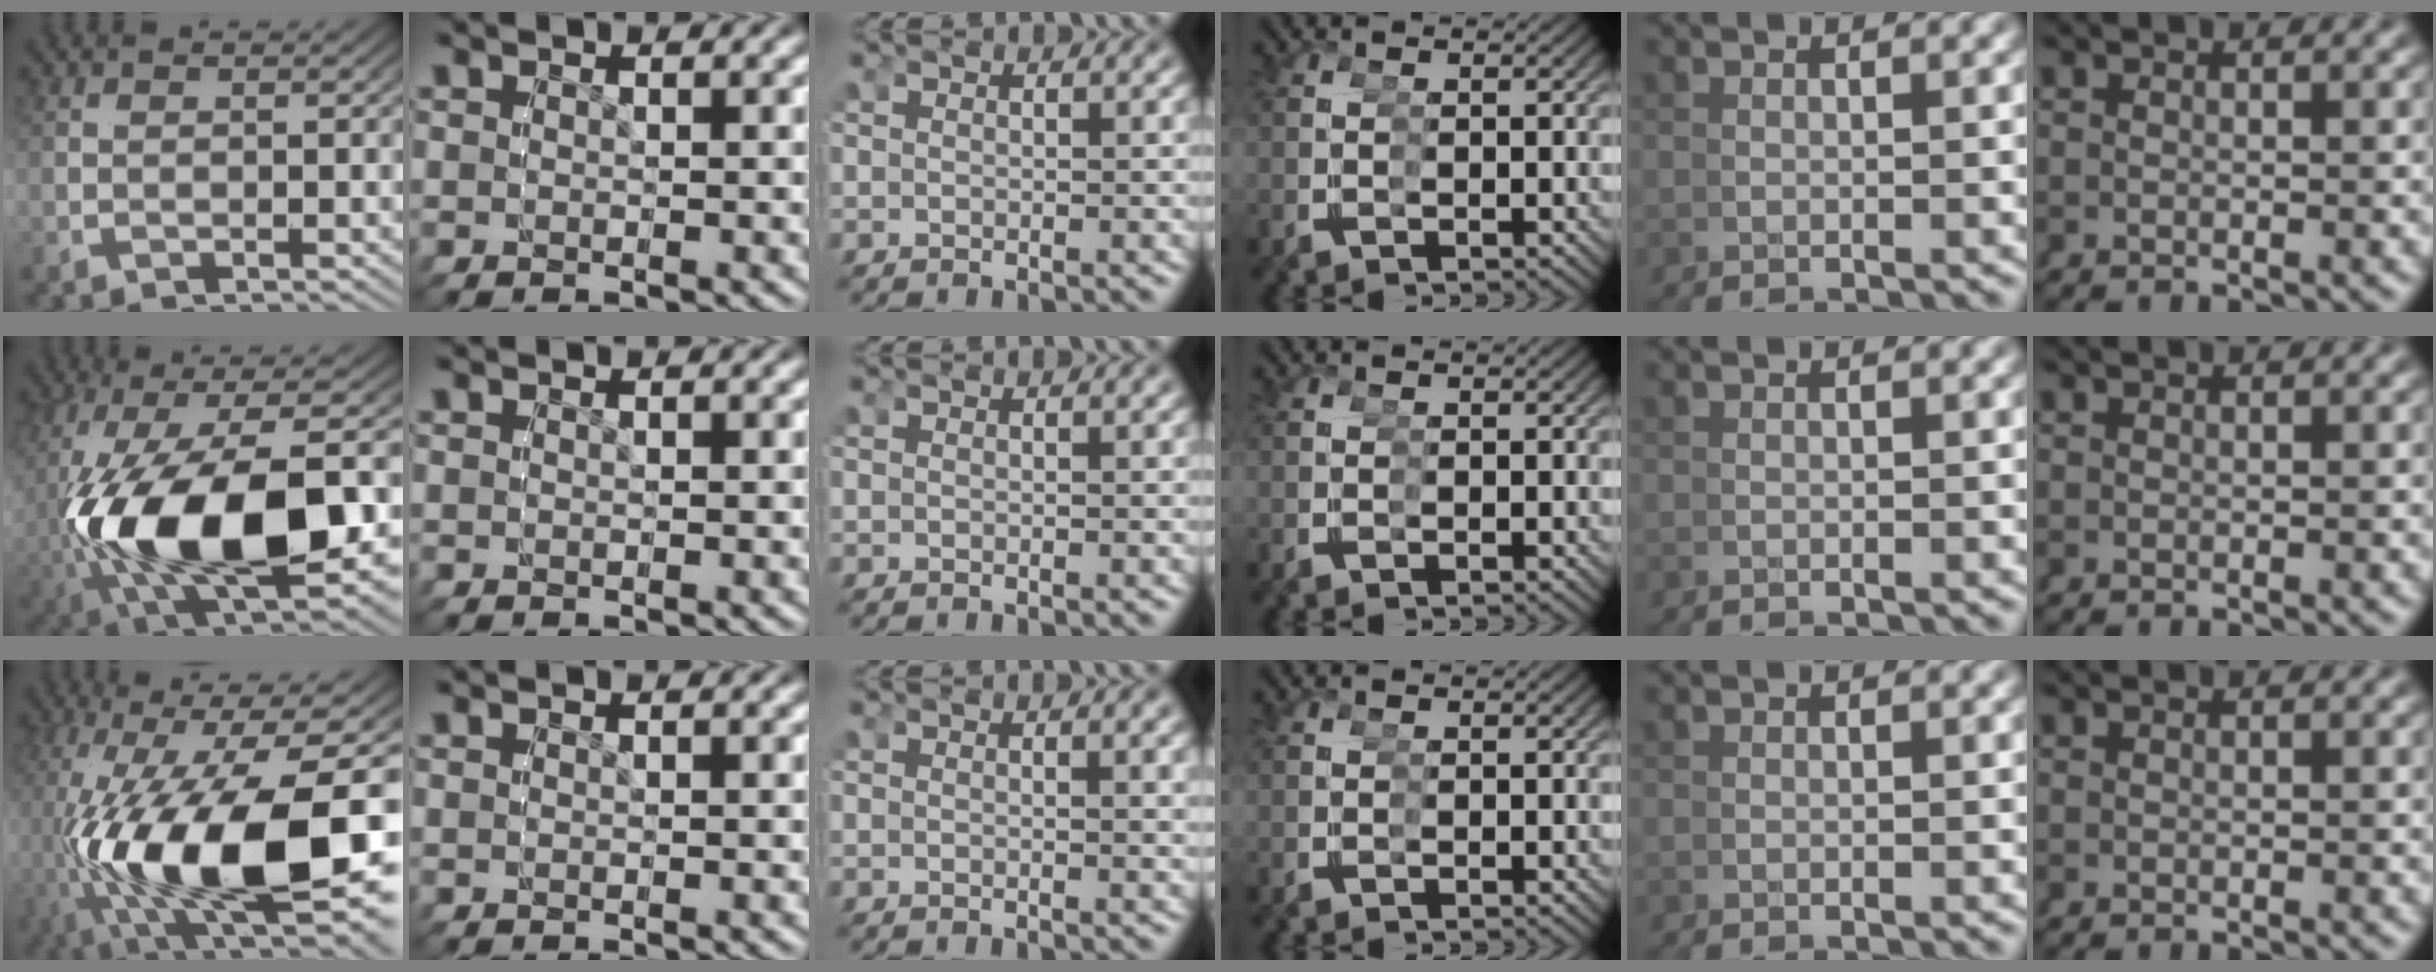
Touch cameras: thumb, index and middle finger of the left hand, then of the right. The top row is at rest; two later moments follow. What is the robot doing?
{"motion": "grasp_and_lifting", "object": "legos"}